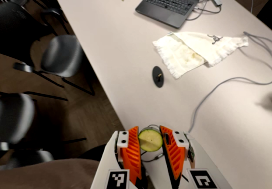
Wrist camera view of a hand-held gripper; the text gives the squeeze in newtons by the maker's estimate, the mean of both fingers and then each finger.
{"total": 12.5, "left": 12.8, "right": 12.1}